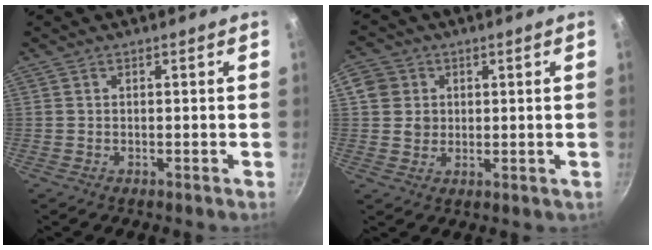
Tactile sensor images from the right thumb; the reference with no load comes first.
{"total": 6.0, "force": [1.4, 5.6, 1.7], "torque": [0.003, -0.001, 0.025]}